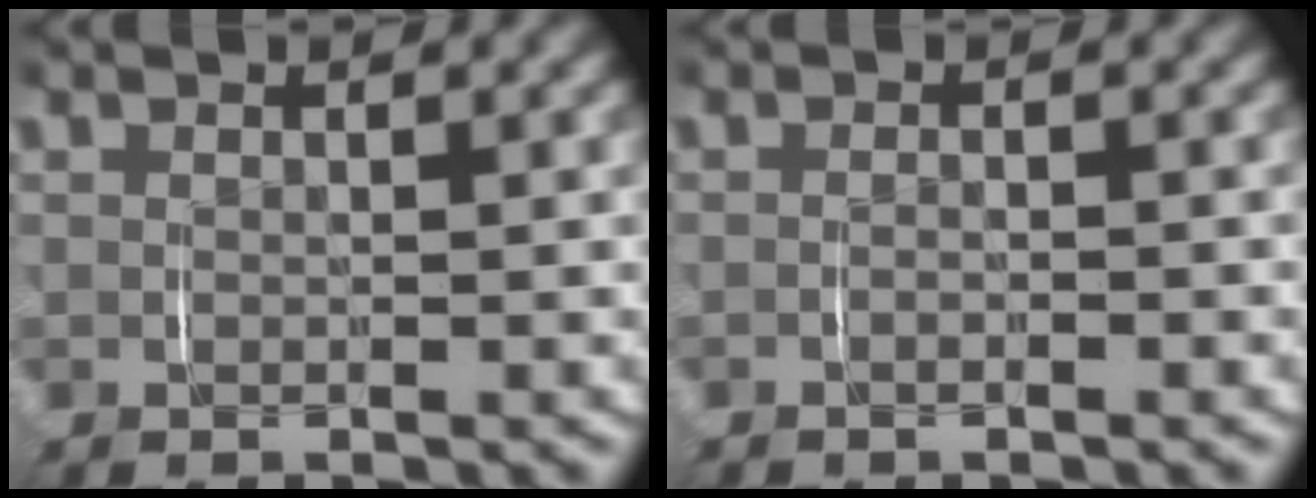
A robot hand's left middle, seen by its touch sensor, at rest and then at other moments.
{"total": 0.7, "force": [-0.5, 0.2, 0.5], "torque": [-0.012, 0.000, -0.011]}